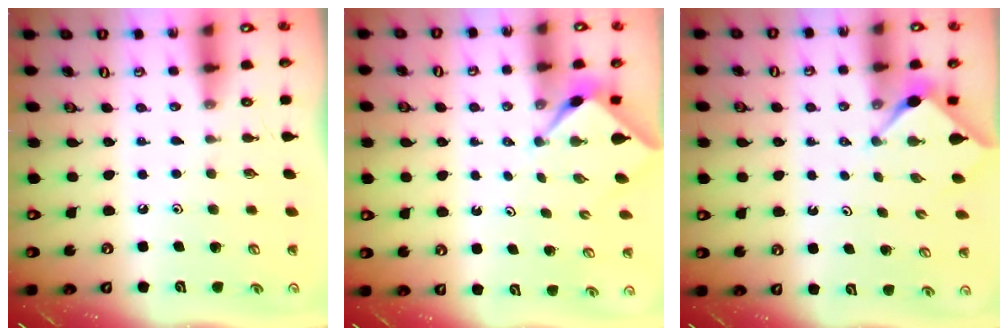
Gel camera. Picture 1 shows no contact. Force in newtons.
{"total": 2.3, "press": 2.2, "slide": 0.3}
{"total": 3.0, "press": 3.0, "slide": 0.4}